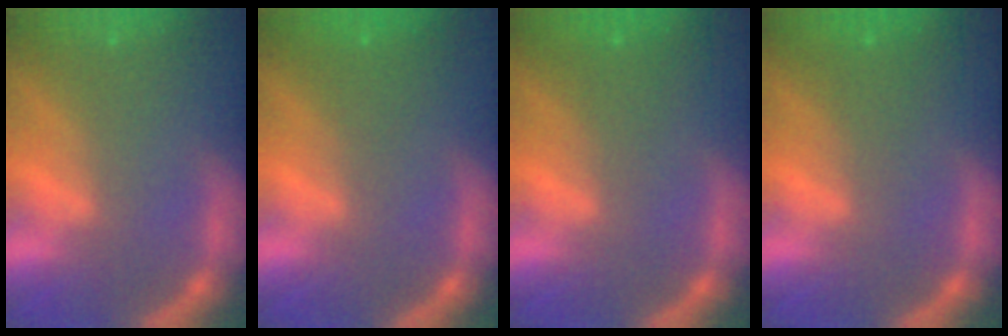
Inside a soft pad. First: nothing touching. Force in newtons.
{"total": 1.5}
{"total": 1.5}
{"total": 1.5}